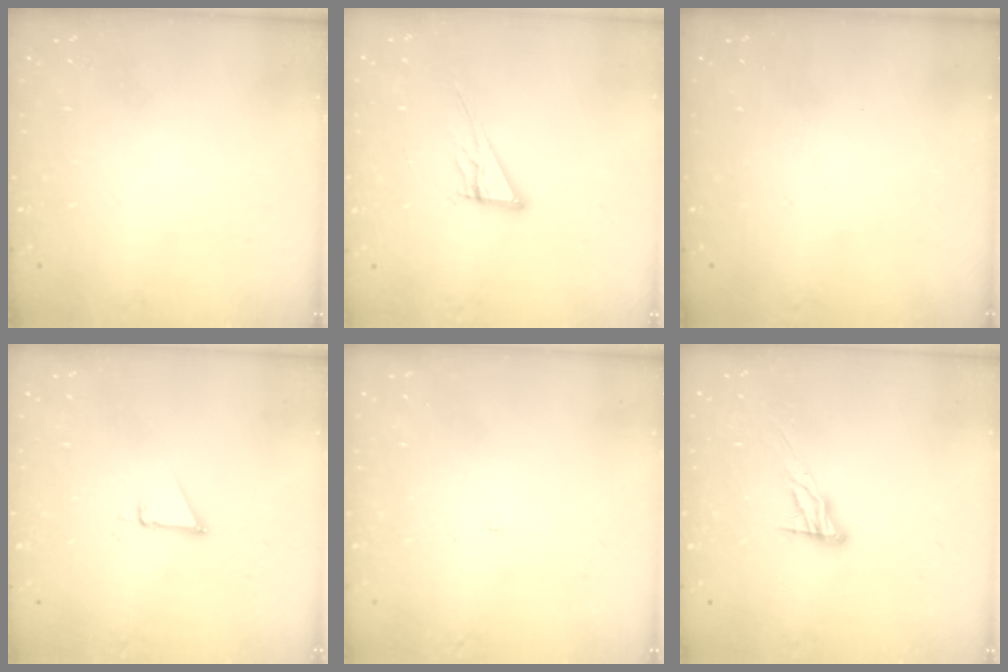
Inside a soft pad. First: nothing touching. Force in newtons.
{"total": 8.2, "press": 8.1, "slide": 0.7}
{"total": 0.0}
{"total": 2.3, "press": 2.3, "slide": 0.1}
{"total": 1.9, "press": 1.9, "slide": 0.1}
{"total": 8.2, "press": 8.2, "slide": 0.2}